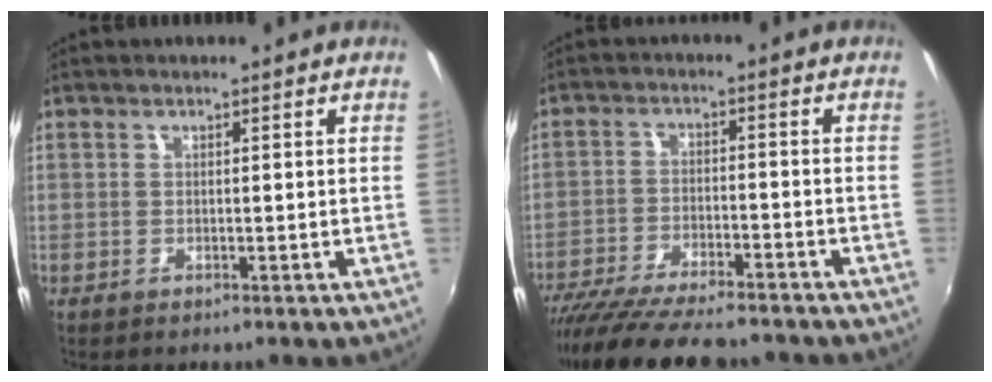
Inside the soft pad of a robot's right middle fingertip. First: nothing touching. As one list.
[{"total": 17.1, "force": [-14.8, 3.2, 8.1], "torque": [-0.163, -0.040, -0.237]}]